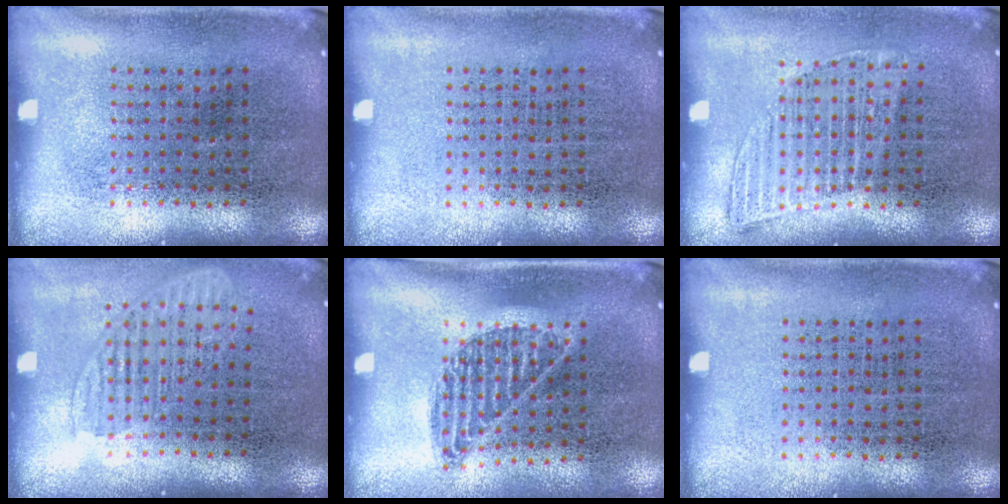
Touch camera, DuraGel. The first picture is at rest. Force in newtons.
{"total": 0.0}
{"total": 1.2, "press": 1.0, "slide": 0.6}
{"total": 1.4, "press": 1.2, "slide": 0.8}
{"total": 0.9, "press": 0.8, "slide": 0.4}
{"total": 0.0}